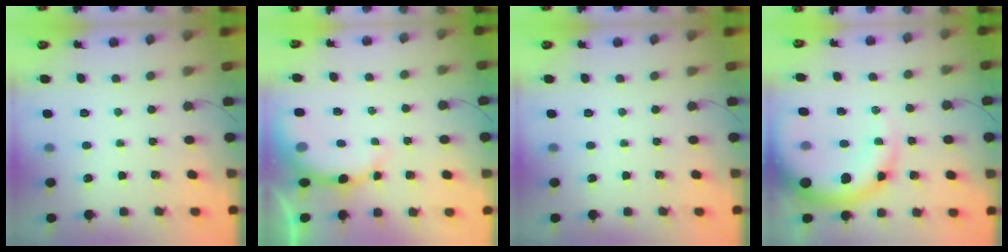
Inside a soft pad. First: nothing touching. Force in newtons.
{"total": 8.4, "press": 8.3, "slide": 1.7}
{"total": 0.0}
{"total": 12.8, "press": 12.4, "slide": 3.3}